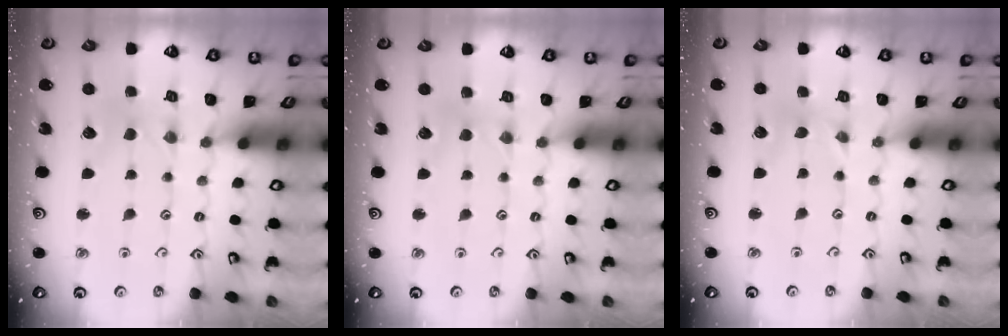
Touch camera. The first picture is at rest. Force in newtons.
{"total": 2.8, "press": 2.8, "slide": 0.4}
{"total": 0.0}